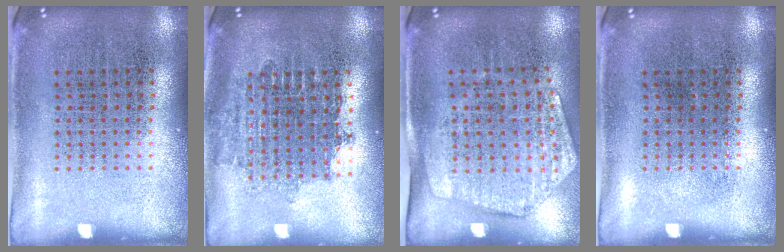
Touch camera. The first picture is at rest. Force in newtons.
{"total": 1.6, "press": 1.3, "slide": 0.9}
{"total": 1.9, "press": 1.6, "slide": 1.0}
{"total": 0.0}